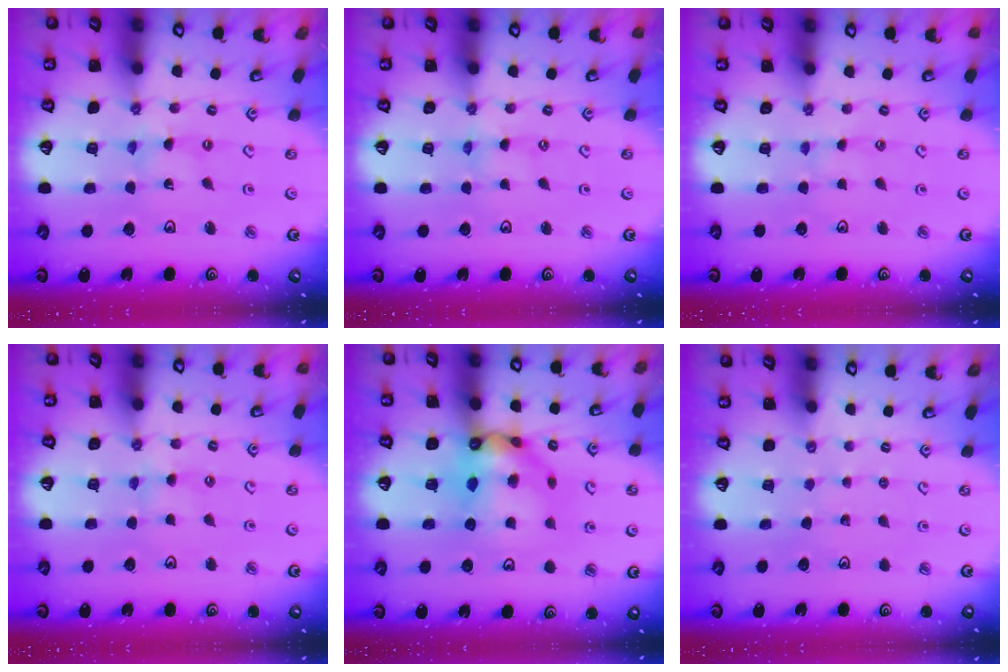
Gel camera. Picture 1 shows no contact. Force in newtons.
{"total": 0.0}
{"total": 0.0}
{"total": 2.8, "press": 2.8, "slide": 0.3}
{"total": 11.2, "press": 11.1, "slide": 1.5}
{"total": 0.0}